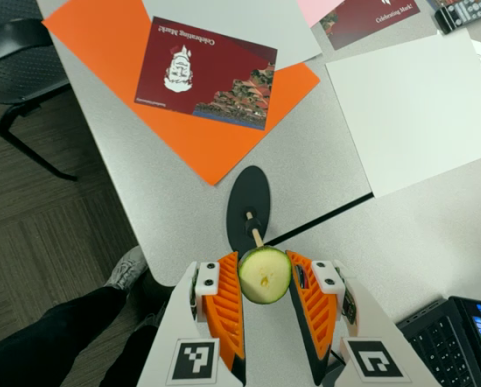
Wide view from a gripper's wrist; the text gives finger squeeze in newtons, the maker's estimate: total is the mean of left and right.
{"total": 11.4, "left": 11.6, "right": 11.2}